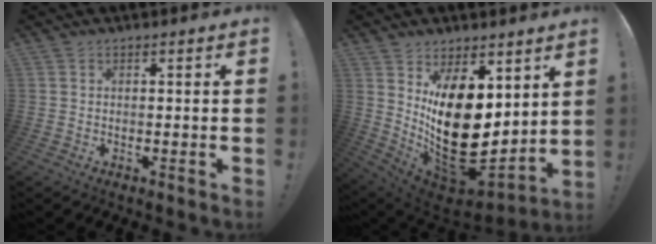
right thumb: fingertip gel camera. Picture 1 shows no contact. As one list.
[{"total": 22.8, "force": [1.6, 13.1, 18.6], "torque": [-0.318, -0.039, 0.048]}]